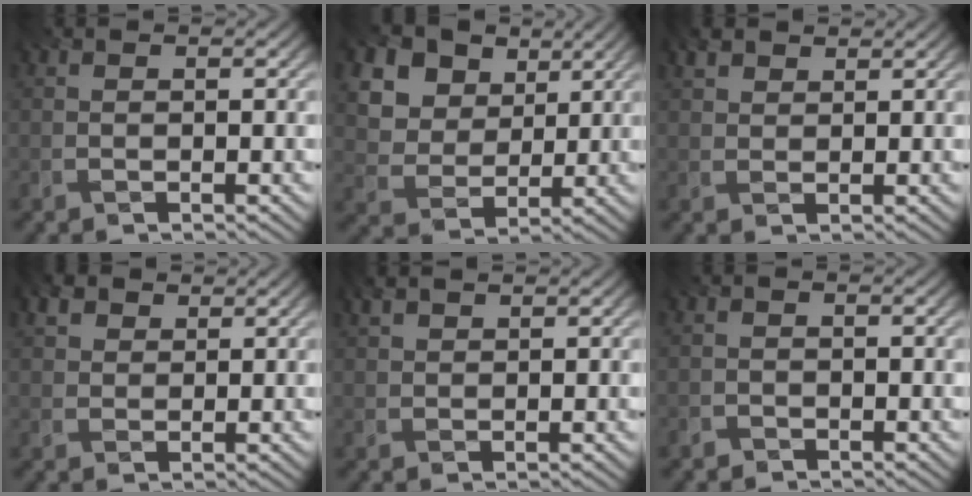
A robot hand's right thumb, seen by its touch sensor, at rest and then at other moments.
{"total": 14.8, "force": [7.9, 10.6, 6.6], "torque": [-0.206, 0.020, 0.172]}
{"total": 2.3, "force": [1.8, 1.1, 0.9], "torque": [-0.025, 0.004, 0.036]}
{"total": 2.6, "force": [1.6, 1.7, 1.1], "torque": [-0.029, 0.004, 0.032]}
{"total": 1.7, "force": [1.5, 0.4, 0.8], "torque": [-0.024, 0.006, 0.030]}
{"total": 1.9, "force": [-1.8, 0.6, -0.4], "torque": [0.005, -0.001, -0.043]}